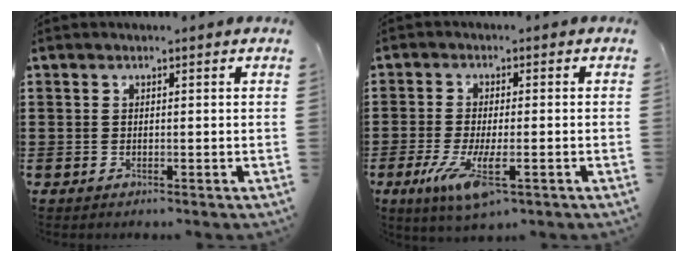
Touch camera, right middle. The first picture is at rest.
{"total": 7.1, "force": [-2.6, 2.0, 6.3], "torque": [-0.136, -0.017, -0.045]}